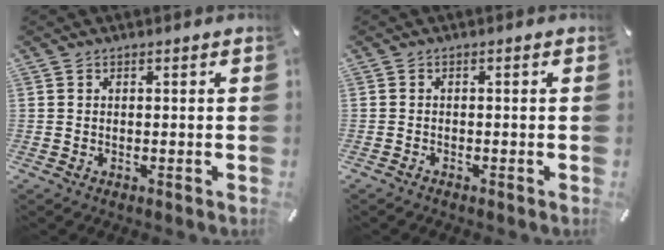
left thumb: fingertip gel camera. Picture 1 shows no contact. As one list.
[{"total": 0.8, "force": [-0.8, 0.2, 0.1], "torque": [-0.004, 0.001, -0.017]}]